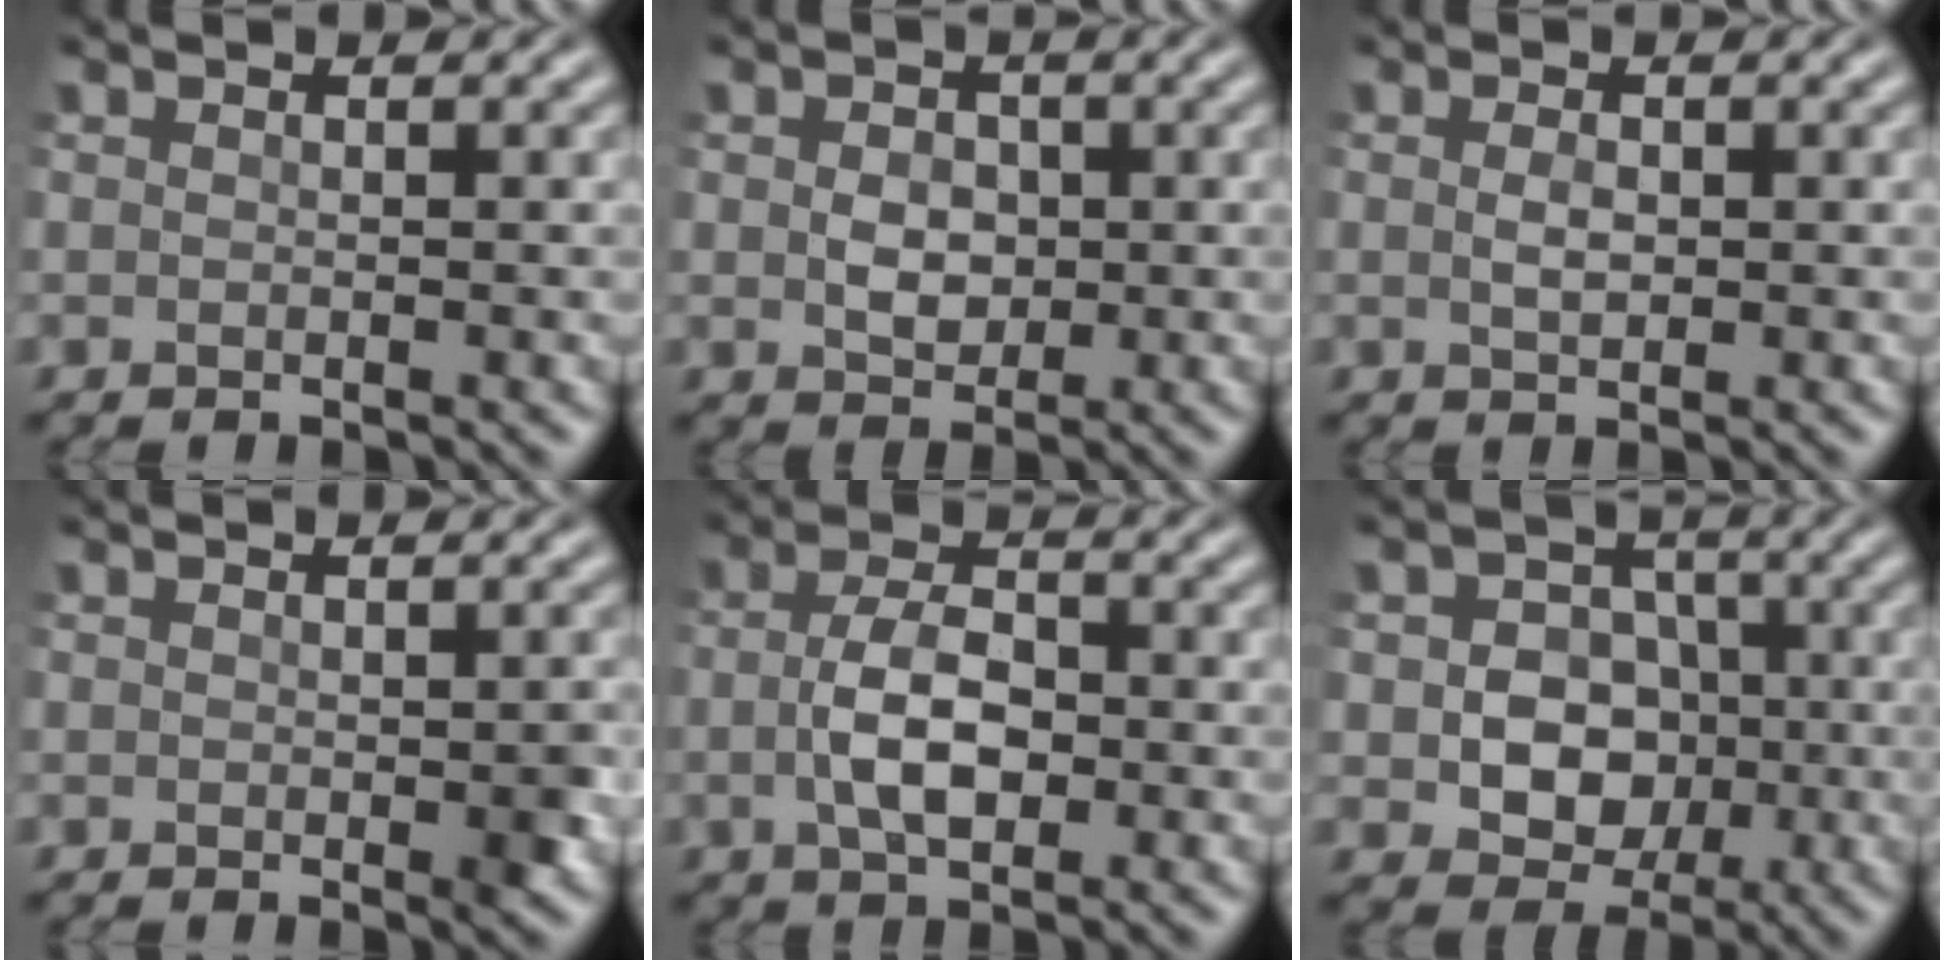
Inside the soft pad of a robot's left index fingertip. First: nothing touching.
{"total": 2.7, "force": [0.0, 2.1, 1.7], "torque": [-0.033, -0.003, 0.000]}
{"total": 1.5, "force": [0.1, 0.9, 1.2], "torque": [-0.027, -0.001, 0.003]}
{"total": 1.3, "force": [-0.2, 0.5, 1.1], "torque": [-0.013, -0.004, -0.001]}
{"total": 4.6, "force": [-0.5, 2.4, 3.8], "torque": [-0.081, 0.001, -0.012]}
{"total": 6.5, "force": [-0.6, 5.6, 3.2], "torque": [-0.028, 0.004, -0.022]}